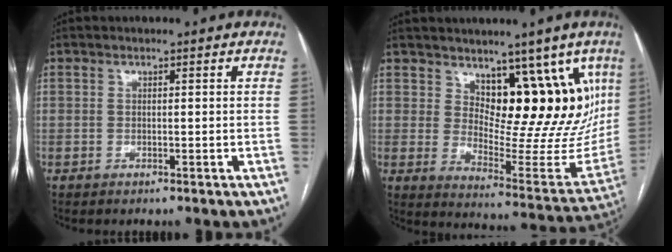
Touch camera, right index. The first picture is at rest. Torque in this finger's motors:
{"motor_torque": [0.16, 0.28, 0.17, 0.04]}